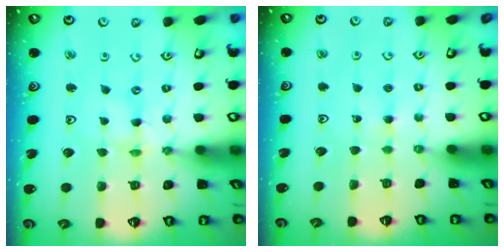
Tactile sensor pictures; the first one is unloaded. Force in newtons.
{"total": 2.5, "press": 2.5, "slide": 0.3}